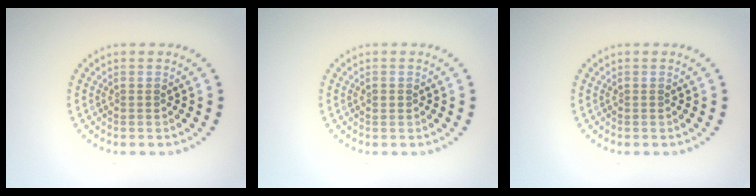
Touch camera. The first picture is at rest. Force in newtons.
{"total": 0.7, "press": 0.7, "slide": 0.0}
{"total": 0.0}